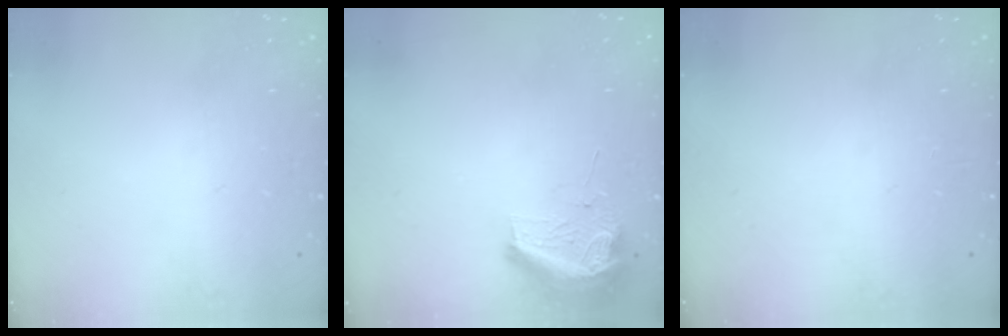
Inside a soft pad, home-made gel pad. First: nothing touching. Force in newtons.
{"total": 8.7, "press": 8.6, "slide": 1.0}
{"total": 0.0}